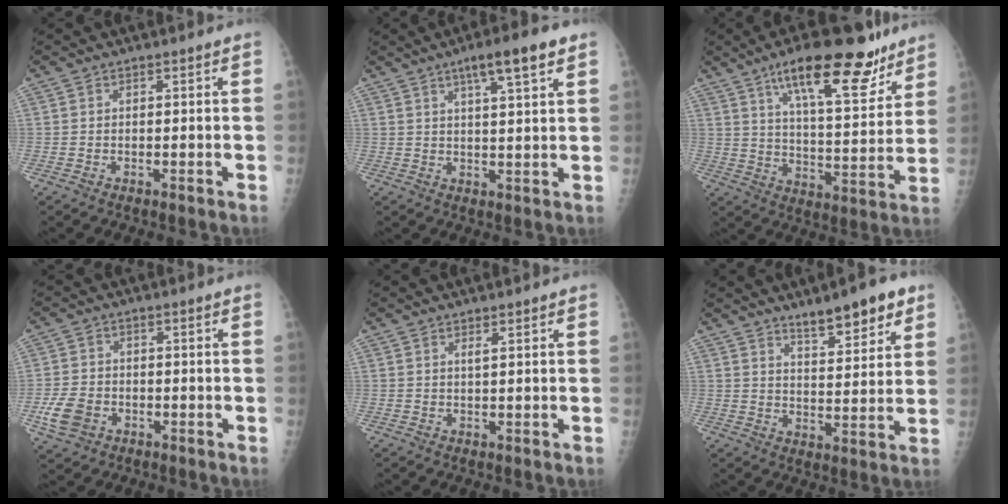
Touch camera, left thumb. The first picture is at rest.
{"total": 8.4, "force": [4.7, 1.2, 6.8], "torque": [-0.103, -0.012, 0.073]}
{"total": 19.7, "force": [12.7, 6.2, 13.6], "torque": [-0.174, -0.058, 0.204]}
{"total": 6.2, "force": [-2.2, 4.8, 3.3], "torque": [-0.065, 0.009, -0.038]}
{"total": 0.8, "force": [0.5, 0.0, 0.6], "torque": [-0.010, -0.003, 0.010]}
{"total": 10.7, "force": [7.4, 3.1, 7.1], "torque": [-0.080, -0.039, 0.113]}